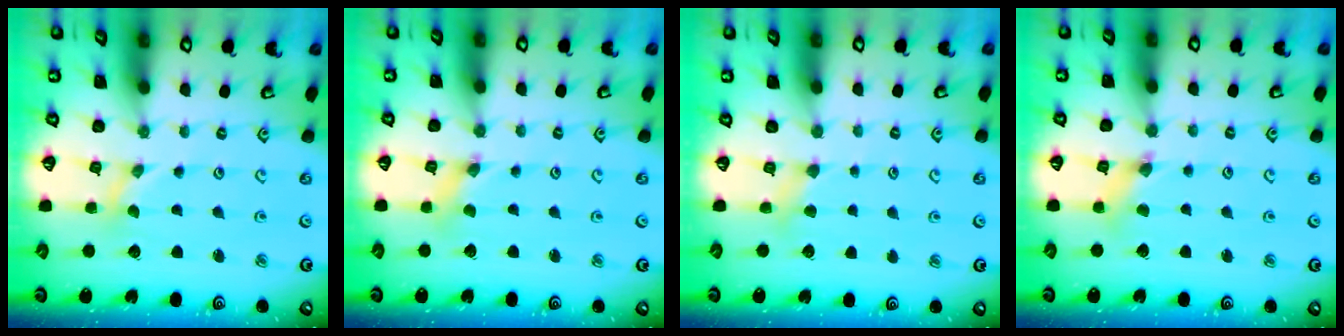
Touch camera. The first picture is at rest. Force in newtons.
{"total": 1.4, "press": 1.4, "slide": 0.0}
{"total": 3.7, "press": 3.7, "slide": 0.5}
{"total": 2.5, "press": 2.4, "slide": 0.3}